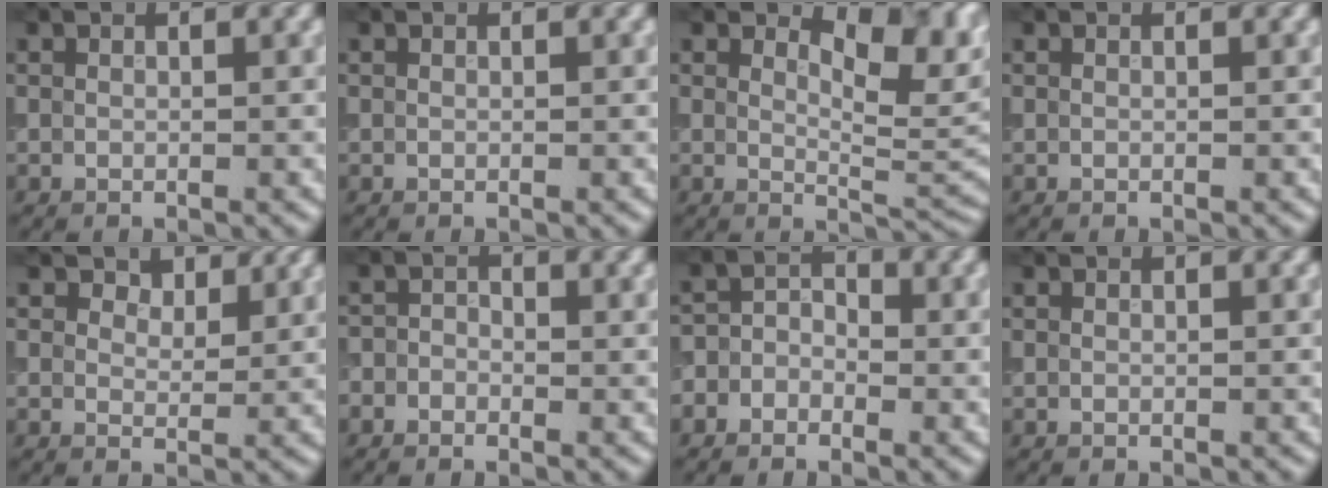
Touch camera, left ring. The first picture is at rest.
{"total": 0.0}
{"total": 4.9, "force": [2.6, 2.0, 3.6], "torque": [-0.054, -0.010, 0.035]}
{"total": 0.0}
{"total": 2.6, "force": [2.0, 1.4, 0.9], "torque": [-0.020, -0.014, 0.028]}
{"total": 1.3, "force": [-0.8, 1.1, 0.4], "torque": [0.004, 0.002, -0.023]}
{"total": 2.6, "force": [-1.3, 2.1, 0.9], "torque": [0.003, 0.012, -0.036]}
{"total": 0.0}